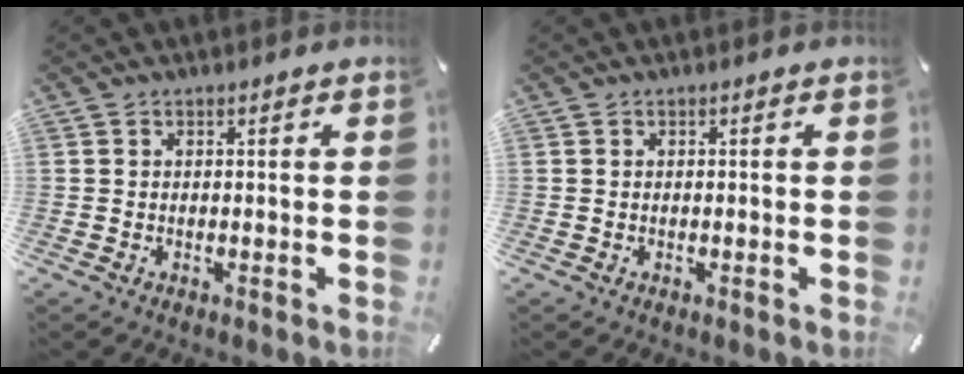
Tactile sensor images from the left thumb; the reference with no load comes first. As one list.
[{"total": 0.0}]